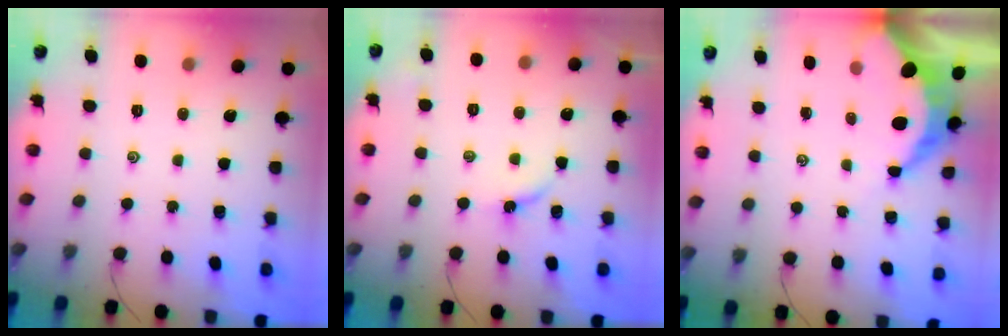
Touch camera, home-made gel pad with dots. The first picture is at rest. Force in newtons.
{"total": 2.9, "press": 2.9, "slide": 0.4}
{"total": 6.6, "press": 6.6, "slide": 0.7}